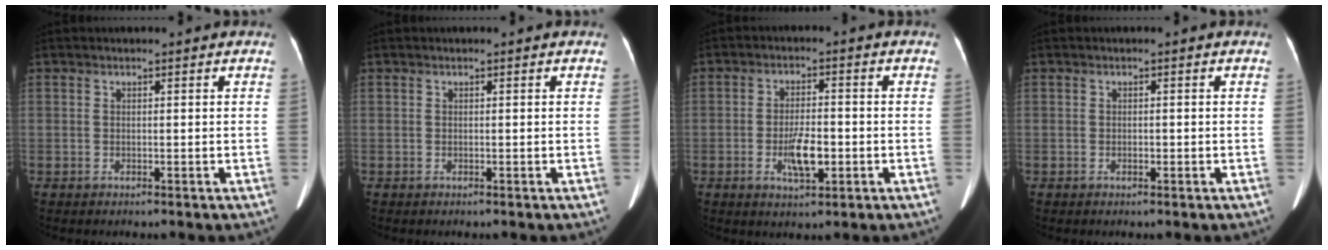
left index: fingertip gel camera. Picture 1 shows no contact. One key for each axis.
{"total": 0.0}
{"total": 5.6, "fx": -1.7, "fy": 1.8, "fz": 5.1, "tx": -0.096, "ty": -0.003, "tz": -0.026}
{"total": 0.6, "fx": -0.3, "fy": 0.3, "fz": 0.5, "tx": -0.008, "ty": 0.001, "tz": -0.003}